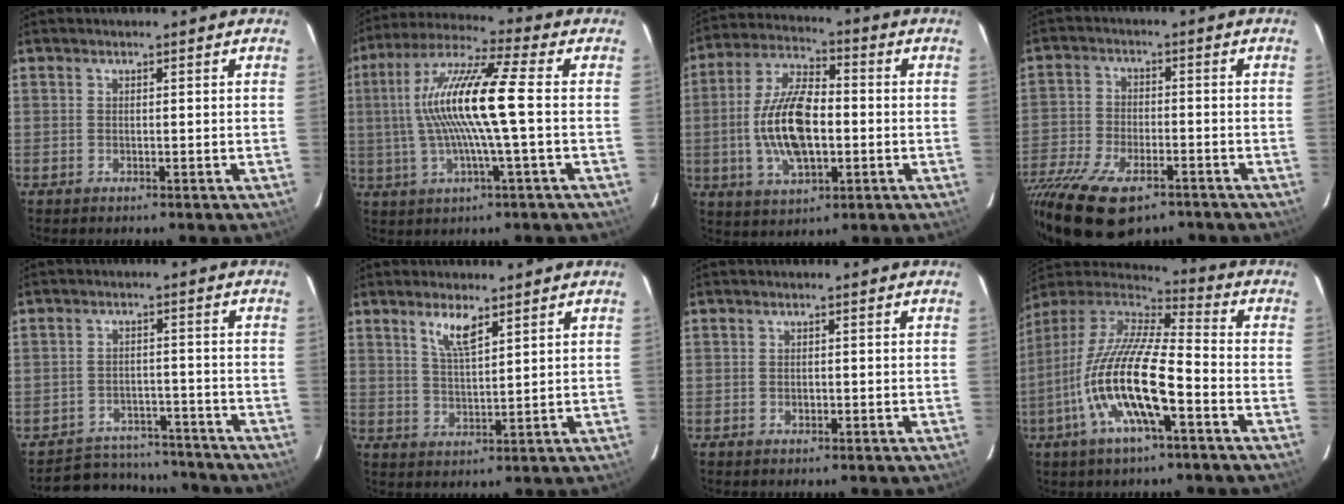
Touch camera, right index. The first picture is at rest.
{"total": 14.7, "force": [0.1, 0.4, 14.7], "torque": [-0.285, 0.011, -0.002]}
{"total": 15.0, "force": [-2.0, 6.7, 13.2], "torque": [-0.271, 0.003, -0.034]}
{"total": 19.1, "force": [-12.5, 8.3, 11.8], "torque": [-0.269, -0.057, -0.214]}
{"total": 11.6, "force": [-10.2, 5.2, 1.7], "torque": [-0.046, 0.033, -0.125]}
{"total": 5.2, "force": [3.3, 1.4, 3.7], "torque": [-0.071, -0.002, 0.066]}
{"total": 1.0, "force": [-0.3, 0.9, 0.5], "torque": [-0.008, 0.001, -0.003]}
{"total": 18.9, "force": [-6.9, 4.7, 17.0], "torque": [-0.325, -0.026, -0.137]}